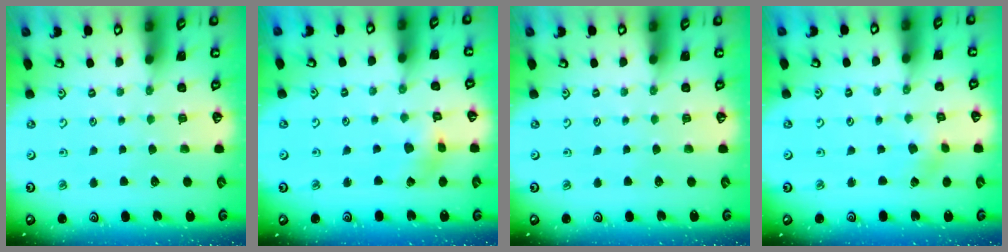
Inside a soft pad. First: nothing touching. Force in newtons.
{"total": 3.1, "press": 3.1, "slide": 0.4}
{"total": 0.0}
{"total": 1.6, "press": 1.6, "slide": 0.1}